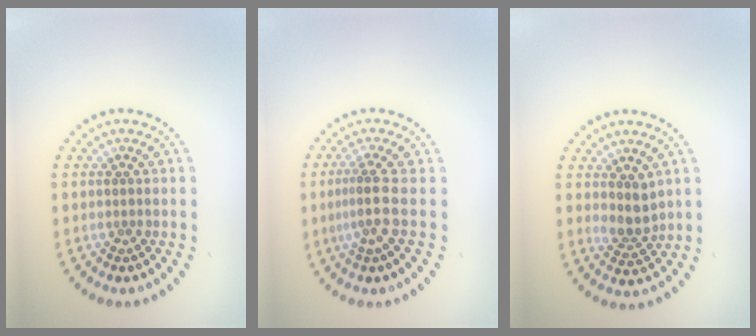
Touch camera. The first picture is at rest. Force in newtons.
{"total": 2.5, "press": 1.7, "slide": 1.9}
{"total": 2.4, "press": 1.9, "slide": 1.4}